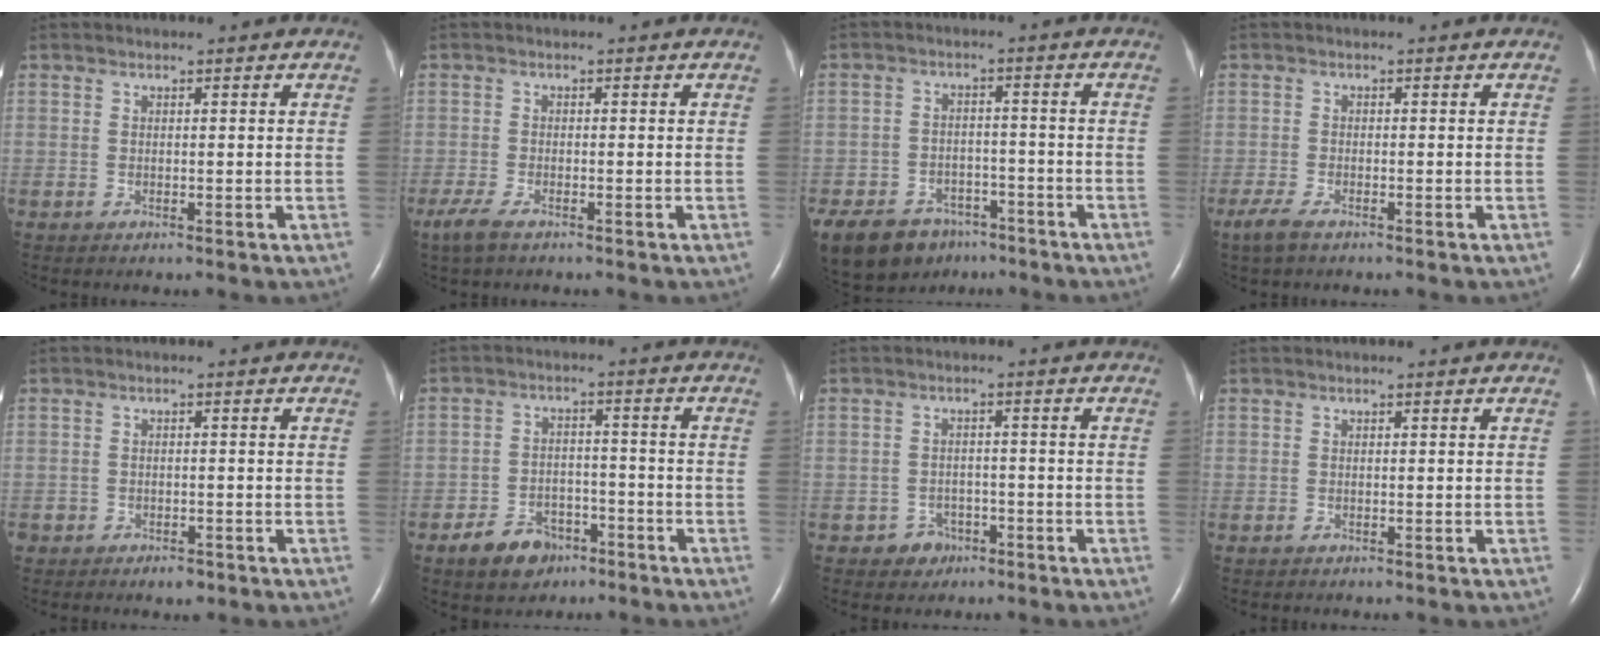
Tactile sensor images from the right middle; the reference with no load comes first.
{"total": 3.4, "force": [-2.3, 0.9, 2.3], "torque": [-0.058, -0.010, -0.042]}
{"total": 13.6, "force": [-9.6, 8.0, 5.2], "torque": [-0.120, -0.003, -0.143]}
{"total": 2.9, "force": [-2.0, 0.7, 1.9], "torque": [-0.050, -0.008, -0.037]}
{"total": 2.4, "force": [-1.7, 1.5, 0.9], "torque": [-0.013, 0.001, -0.020]}
{"total": 6.5, "force": [-4.3, 4.1, 2.6], "torque": [-0.052, 0.006, -0.066]}
{"total": 3.1, "force": [-1.8, 2.5, 0.3], "torque": [-0.003, 0.013, -0.023]}
{"total": 0.0}